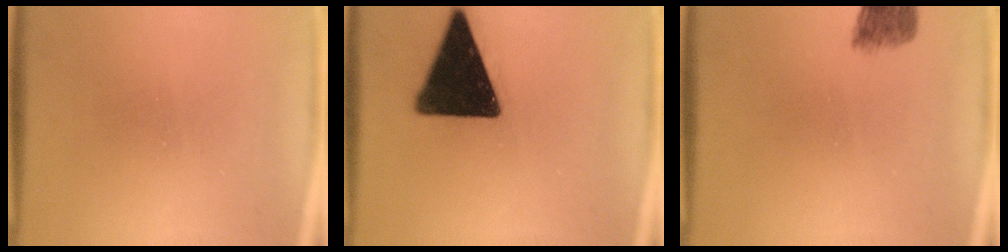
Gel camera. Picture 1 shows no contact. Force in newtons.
{"total": 19.1}
{"total": 4.3}